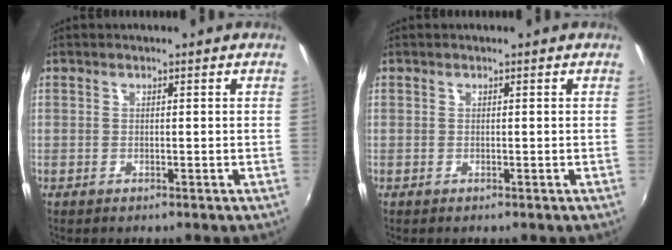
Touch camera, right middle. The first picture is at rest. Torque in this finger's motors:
{"motor_torque": [0.22, -0.18, 0.05, 0.00]}